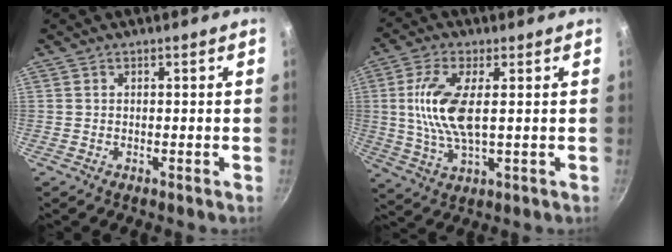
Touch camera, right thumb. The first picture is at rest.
{"total": 11.0, "force": [1.5, 4.3, 10.0], "torque": [-0.211, -0.002, 0.030]}